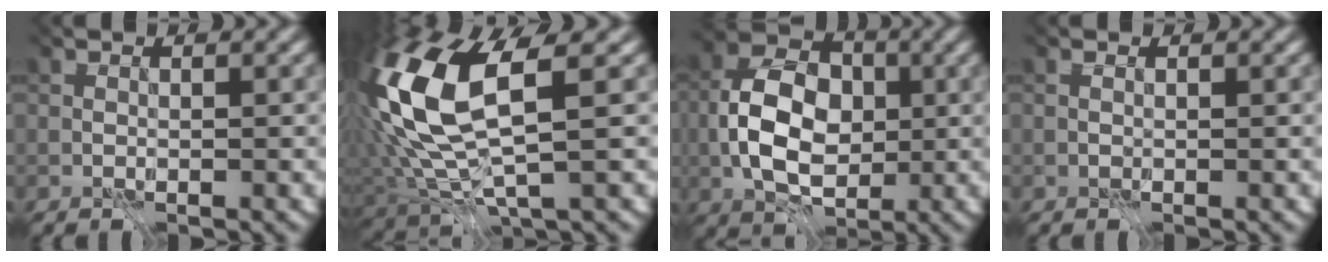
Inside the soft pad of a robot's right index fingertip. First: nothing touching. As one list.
[{"total": 11.1, "force": [0.3, 4.7, 10.0], "torque": [-0.256, -0.004, 0.035]}, {"total": 6.3, "force": [-2.6, 3.7, 4.4], "torque": [-0.091, -0.011, -0.029]}, {"total": 1.5, "force": [0.6, 0.9, 1.1], "torque": [-0.011, 0.012, -0.001]}]